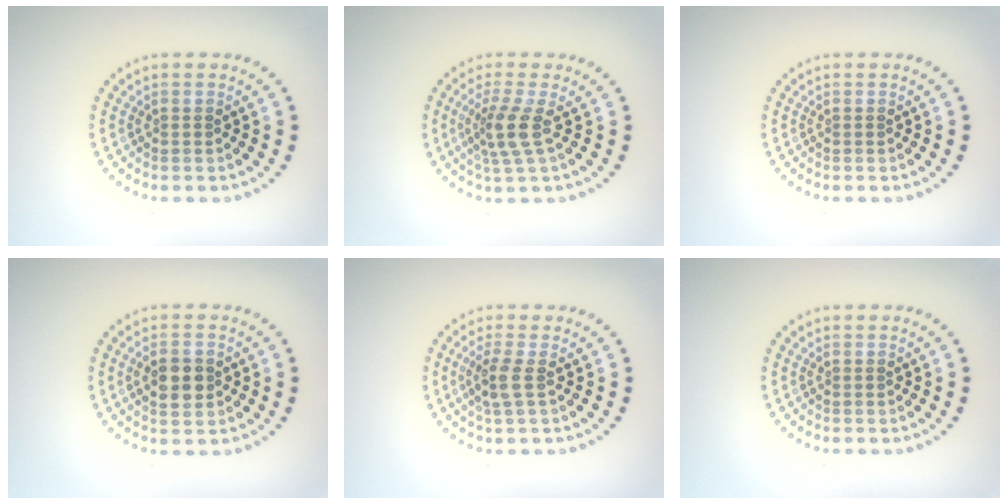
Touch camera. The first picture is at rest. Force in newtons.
{"total": 2.9, "press": 2.2, "slide": 1.9}
{"total": 0.0}
{"total": 3.4, "press": 3.4, "slide": 0.2}
{"total": 2.1, "press": 1.8, "slide": 1.2}
{"total": 0.0}